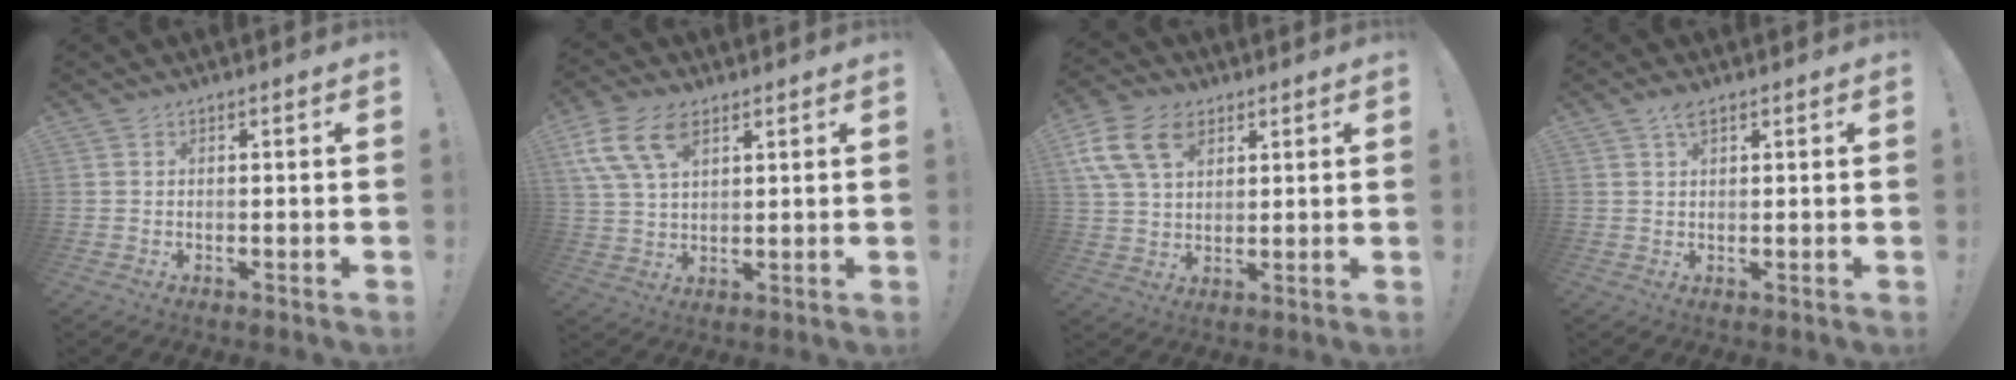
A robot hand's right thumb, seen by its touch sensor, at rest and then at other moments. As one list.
[{"total": 11.7, "force": [5.8, 6.8, 7.6], "torque": [-0.153, -0.012, 0.111]}, {"total": 13.4, "force": [6.0, 9.1, 7.7], "torque": [-0.150, -0.016, 0.118]}, {"total": 2.8, "force": [1.7, 1.3, 1.8], "torque": [-0.030, -0.001, 0.029]}]